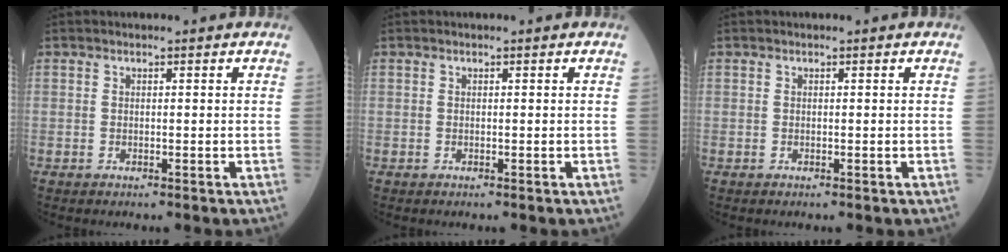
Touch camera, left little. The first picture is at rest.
{"total": 0.0}
{"total": 0.0}